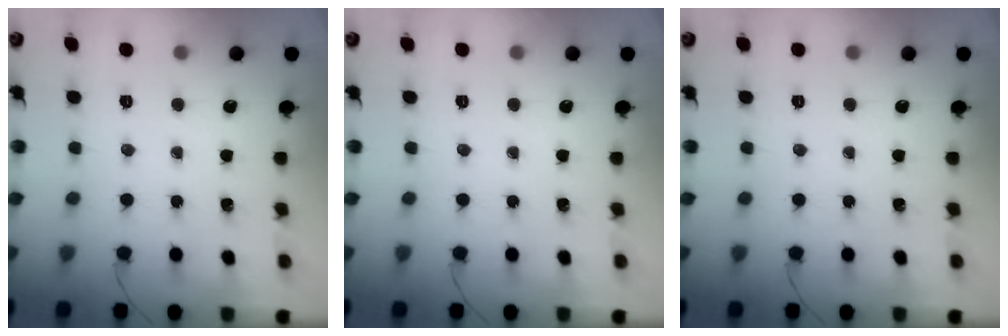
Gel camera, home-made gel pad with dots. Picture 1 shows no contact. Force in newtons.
{"total": 0.0}
{"total": 0.0}